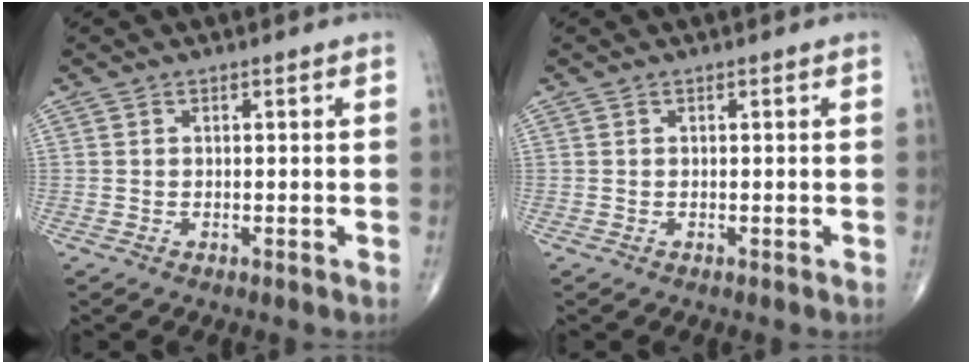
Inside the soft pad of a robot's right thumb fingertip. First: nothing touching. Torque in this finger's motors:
{"motor_torque": [0.00, 0.00, -0.01, 0.01, 0.00]}